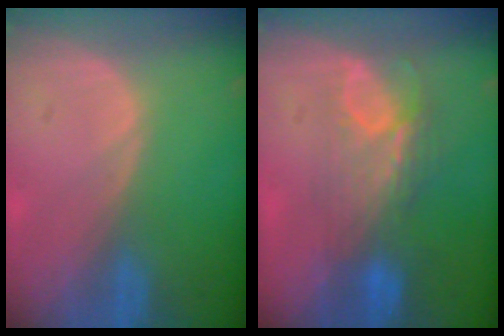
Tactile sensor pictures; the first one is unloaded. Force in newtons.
{"total": 7.3, "press": 6.6, "slide": 3.1}